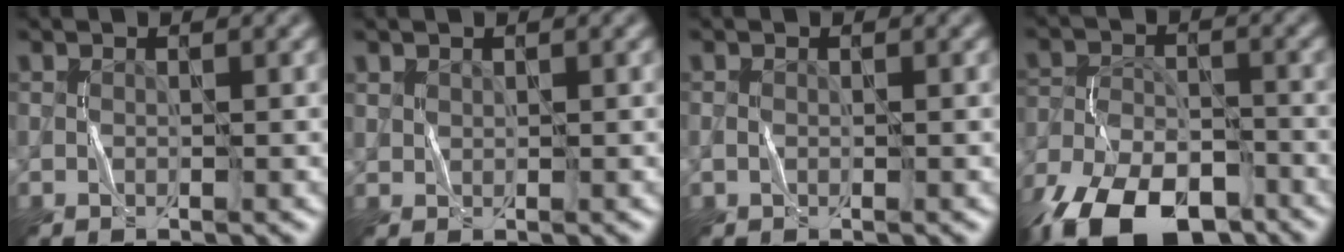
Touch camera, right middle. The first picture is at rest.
{"total": 0.7, "force": [0.6, 0.4, -0.1], "torque": [0.003, -0.001, 0.016]}
{"total": 0.6, "force": [-0.1, 0.4, 0.4], "torque": [-0.010, 0.001, -0.003]}
{"total": 13.6, "force": [-10.2, 6.0, 6.8], "torque": [-0.131, -0.033, -0.174]}